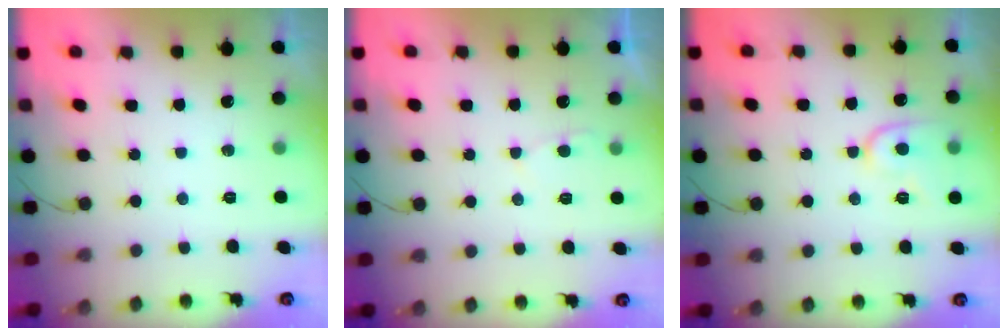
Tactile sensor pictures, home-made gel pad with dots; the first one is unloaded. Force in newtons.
{"total": 2.5, "press": 2.5, "slide": 0.4}
{"total": 9.0, "press": 9.0, "slide": 0.7}